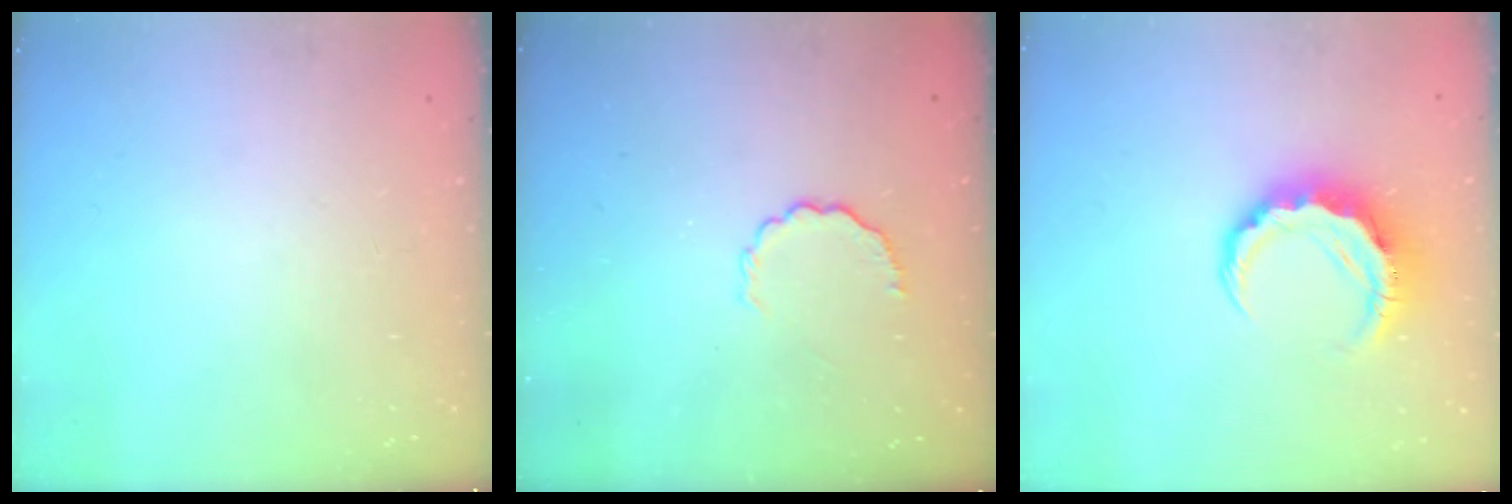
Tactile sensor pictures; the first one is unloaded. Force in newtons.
{"total": 4.5, "press": 4.3, "slide": 1.5}
{"total": 8.4, "press": 8.3, "slide": 1.4}